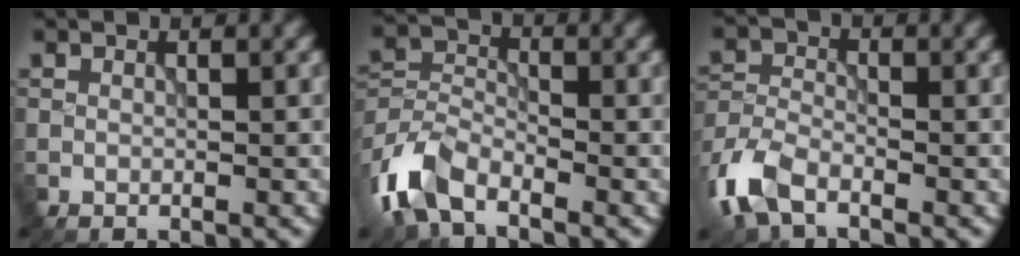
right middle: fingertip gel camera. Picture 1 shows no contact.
{"total": 5.9, "force": [-4.1, 2.7, 3.2], "torque": [-0.069, -0.004, -0.095]}
{"total": 4.9, "force": [-3.3, 2.4, 2.8], "torque": [-0.067, -0.006, -0.078]}